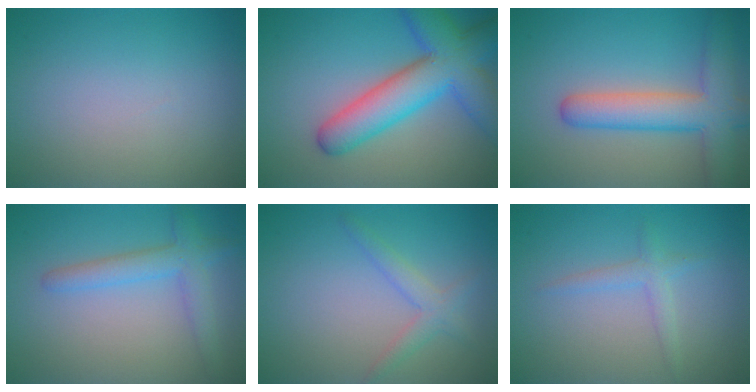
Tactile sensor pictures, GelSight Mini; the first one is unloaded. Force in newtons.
{"total": 8.8, "press": 8.8, "slide": 0.4}
{"total": 6.6, "press": 6.5, "slide": 0.5}
{"total": 3.2, "press": 3.2, "slide": 0.1}
{"total": 2.1, "press": 2.1, "slide": 0.1}
{"total": 1.6, "press": 1.6, "slide": 0.1}